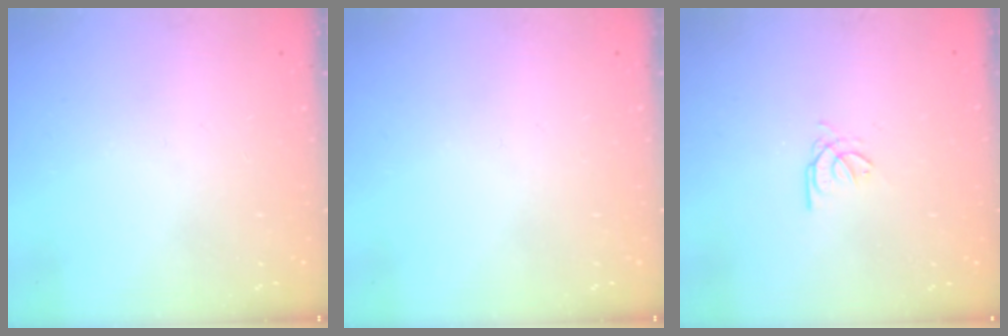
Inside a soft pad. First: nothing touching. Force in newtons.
{"total": 0.0}
{"total": 2.7, "press": 2.7, "slide": 0.4}